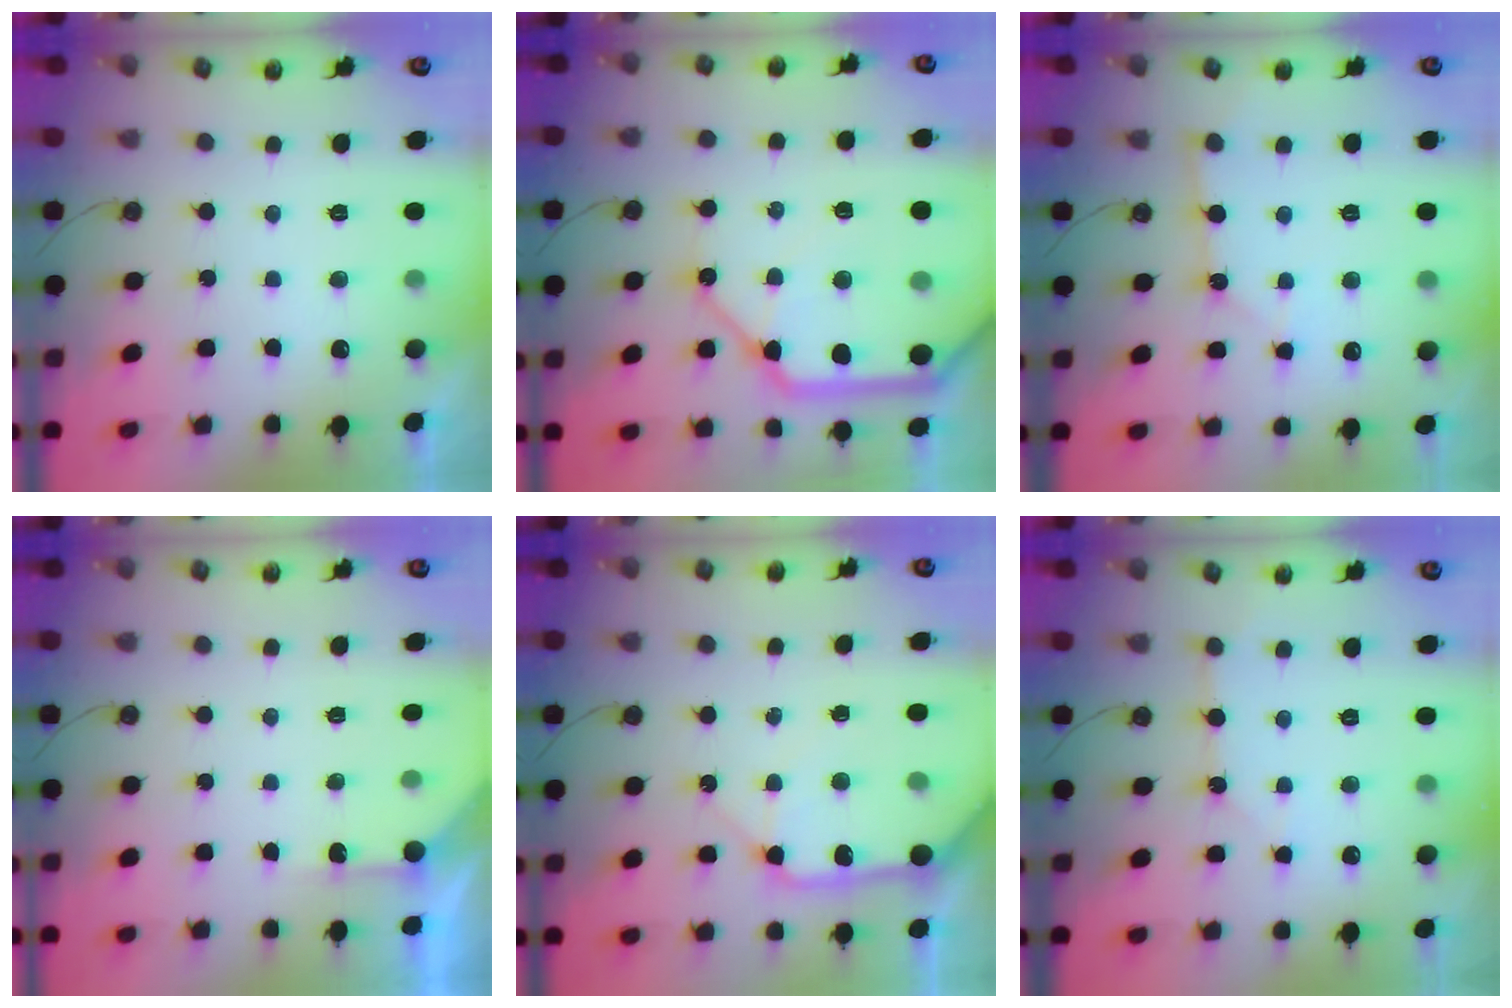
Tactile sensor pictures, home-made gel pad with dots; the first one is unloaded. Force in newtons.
{"total": 25.1, "press": 24.9, "slide": 3.4}
{"total": 3.1, "press": 3.1, "slide": 0.2}
{"total": 2.6, "press": 2.6, "slide": 0.3}
{"total": 15.4, "press": 15.2, "slide": 2.6}
{"total": 3.5, "press": 3.5, "slide": 0.4}